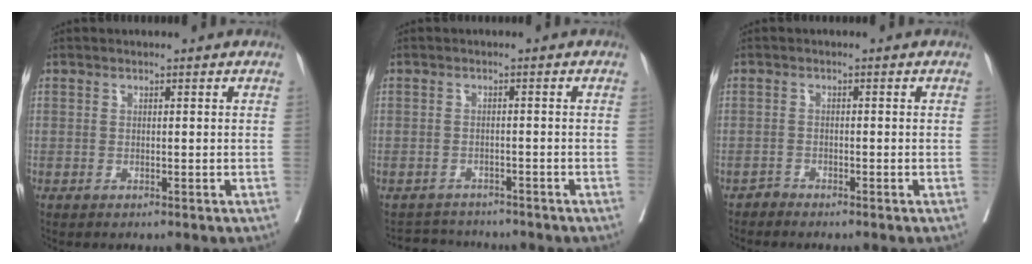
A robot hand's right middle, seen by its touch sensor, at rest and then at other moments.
{"total": 4.1, "force": [-4.0, 0.9, -0.6], "torque": [0.010, 0.004, -0.061]}
{"total": 0.9, "force": [-0.8, 0.0, -0.4], "torque": [0.010, -0.003, -0.016]}